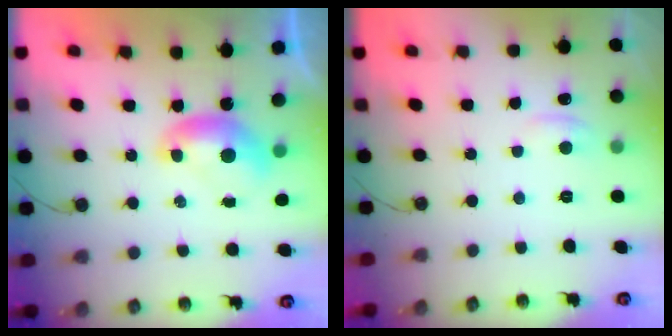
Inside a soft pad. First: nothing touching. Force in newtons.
{"total": 1.9, "press": 1.8, "slide": 0.6}